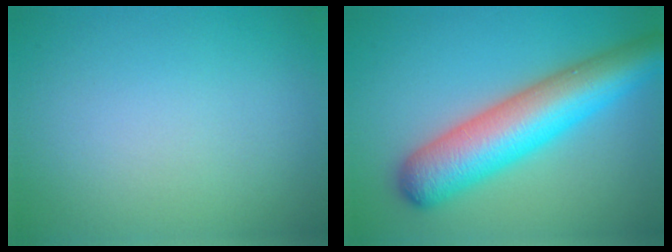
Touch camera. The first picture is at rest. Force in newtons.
{"total": 9.1, "press": 9.1, "slide": 0.4}